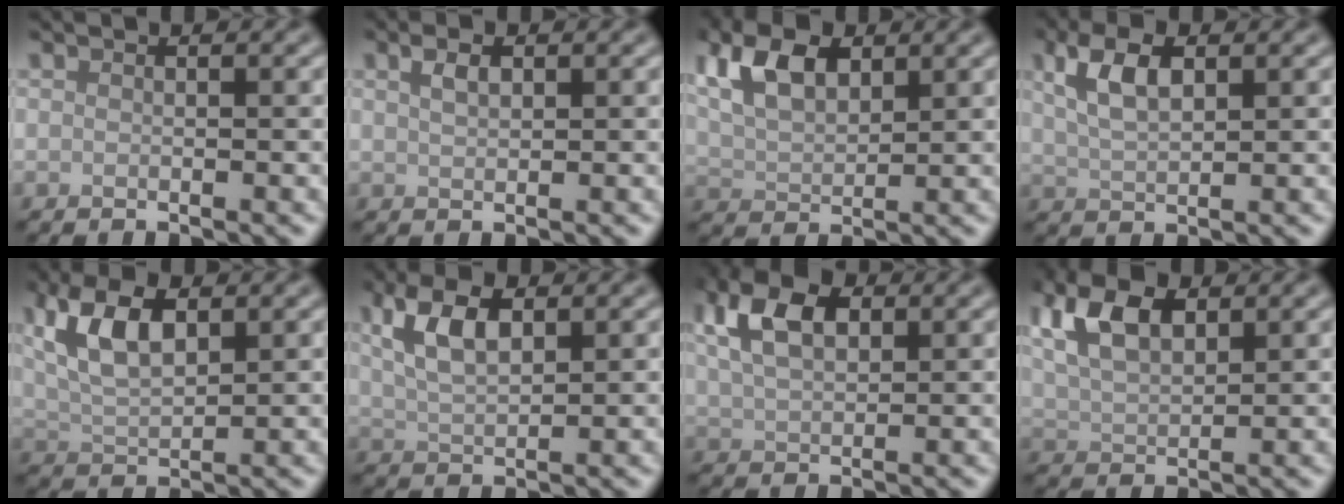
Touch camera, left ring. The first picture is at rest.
{"total": 1.7, "force": [0.8, 0.9, 1.3], "torque": [-0.029, 0.004, 0.016]}
{"total": 5.5, "force": [2.4, 2.9, 3.9], "torque": [-0.083, 0.007, 0.043]}
{"total": 4.4, "force": [1.6, 2.1, 3.5], "torque": [-0.077, 0.009, 0.031]}
{"total": 6.3, "force": [2.3, 3.0, 5.1], "torque": [-0.104, 0.012, 0.039]}
{"total": 4.9, "force": [1.8, 2.4, 3.9], "torque": [-0.085, 0.008, 0.034]}
{"total": 6.4, "force": [2.4, 3.8, 4.6], "torque": [-0.104, 0.013, 0.040]}
{"total": 6.0, "force": [2.5, 3.1, 4.5], "torque": [-0.098, 0.012, 0.043]}